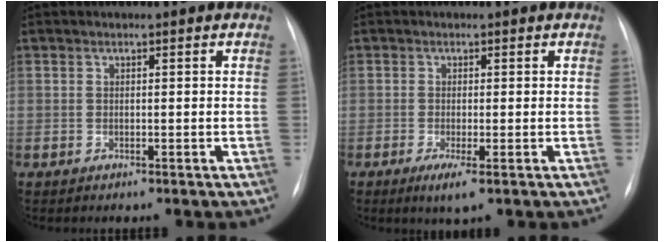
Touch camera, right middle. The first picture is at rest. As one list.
[{"total": 2.7, "force": [-1.2, 0.2, 2.4], "torque": [-0.038, -0.009, -0.018]}]